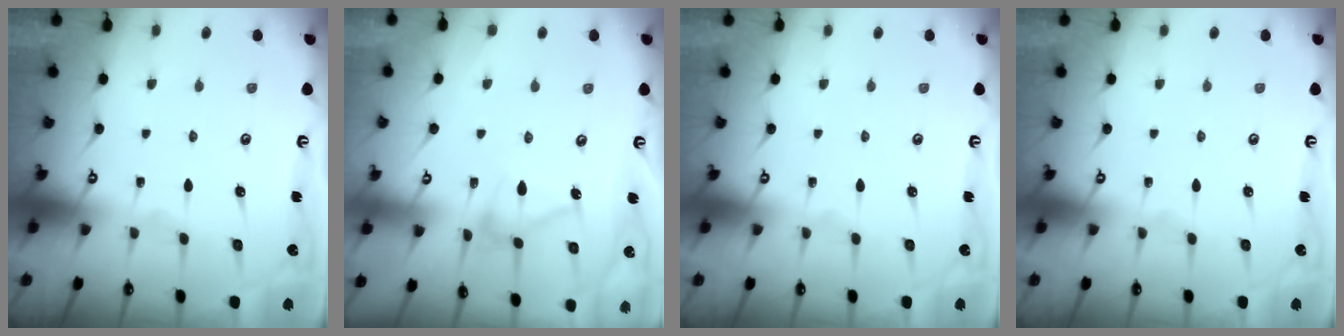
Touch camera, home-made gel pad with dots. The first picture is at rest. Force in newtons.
{"total": 12.5, "press": 12.5, "slide": 0.3}
{"total": 0.0}
{"total": 0.0}